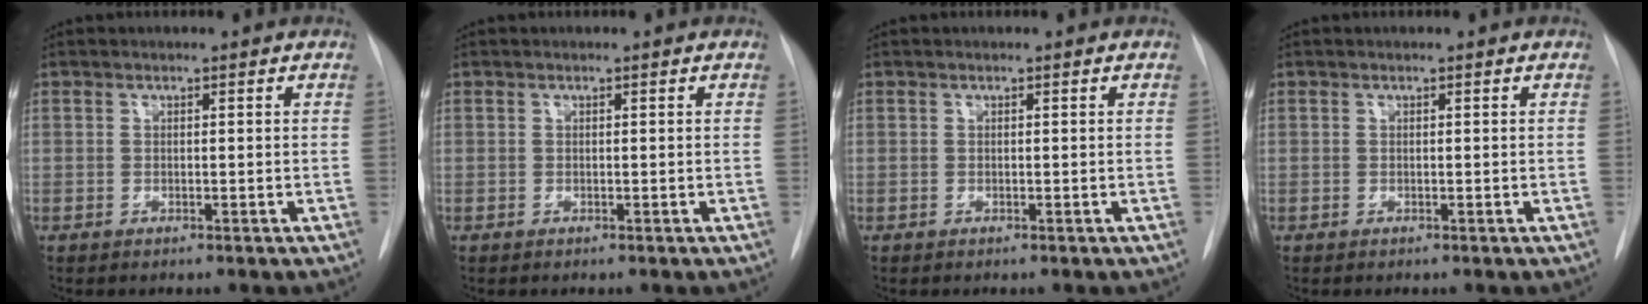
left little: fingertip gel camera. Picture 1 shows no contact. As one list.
[{"total": 0.0}, {"total": 0.0}, {"total": 0.0}]